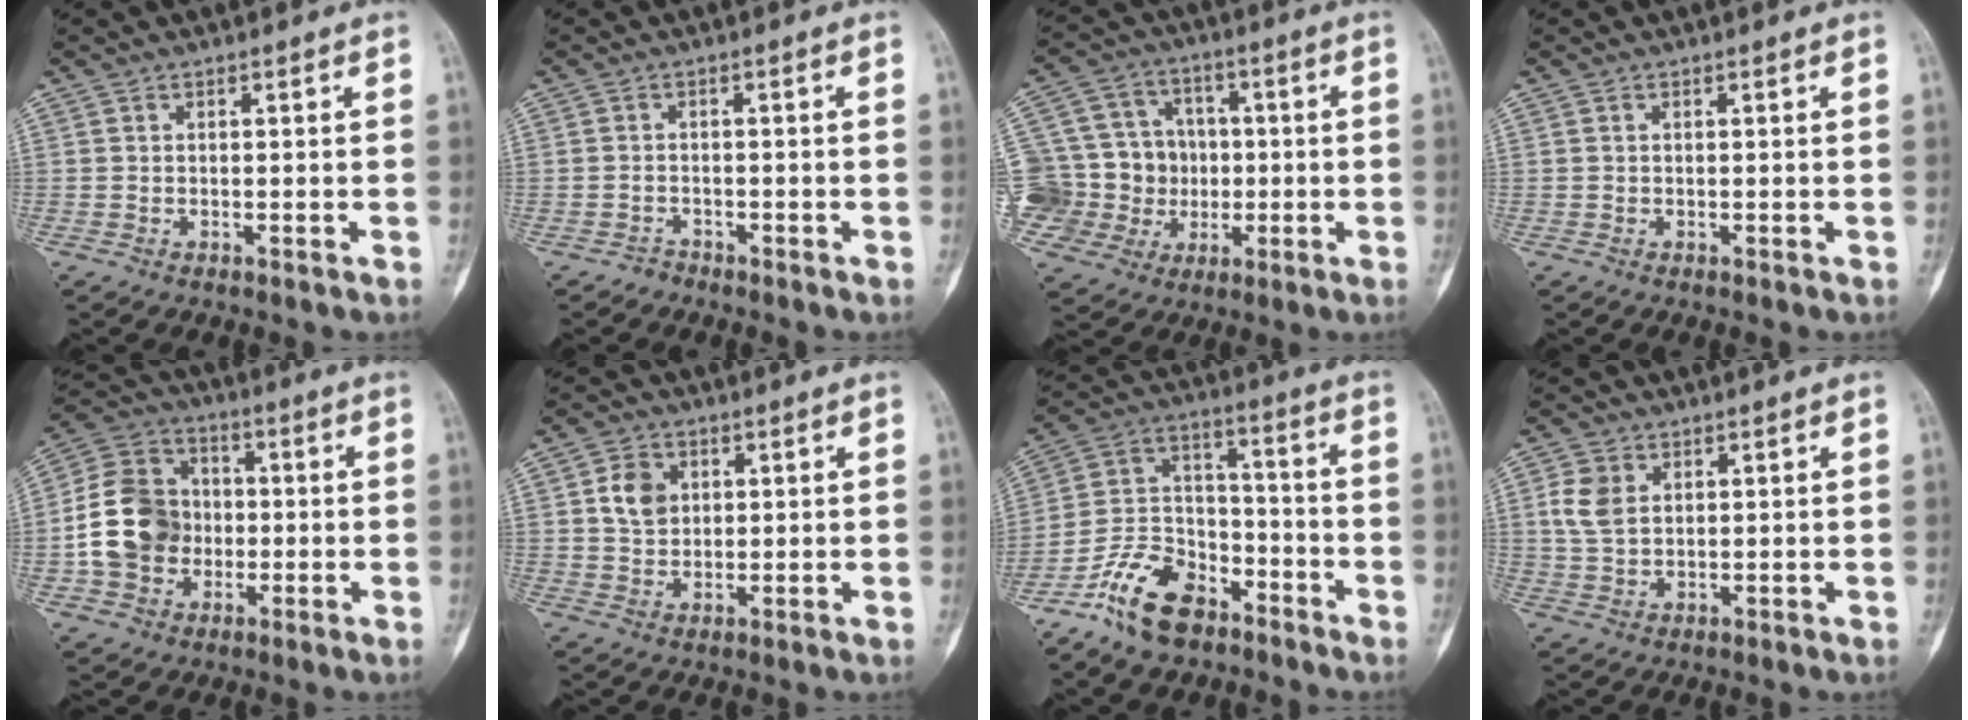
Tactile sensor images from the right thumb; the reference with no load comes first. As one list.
[{"total": 1.5, "force": [-1.2, 0.9, -0.4], "torque": [0.013, 0.004, -0.028]}, {"total": 20.1, "force": [-1.3, 17.3, 10.1], "torque": [-0.189, 0.037, -0.005]}, {"total": 0.0}, {"total": 14.5, "force": [-1.7, 12.1, 7.8], "torque": [-0.119, 0.025, -0.037]}, {"total": 6.0, "force": [1.6, 4.7, 3.3], "torque": [-0.035, -0.007, 0.027]}, {"total": 14.0, "force": [-9.4, 7.8, 6.9], "torque": [-0.110, 0.074, -0.179]}, {"total": 5.9, "force": [1.6, 4.2, 3.8], "torque": [-0.066, 0.001, 0.034]}]